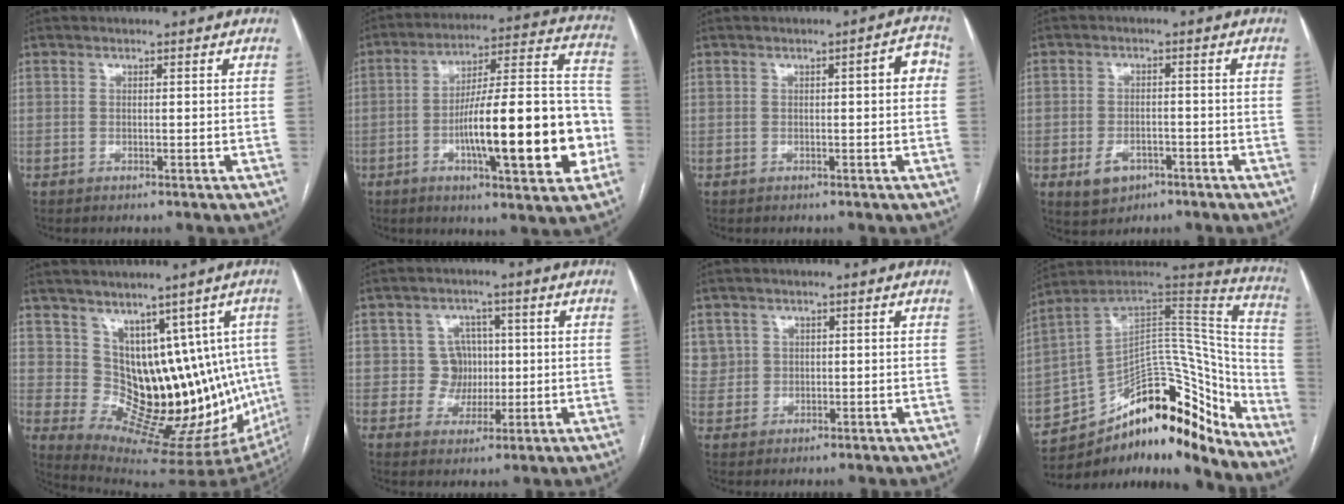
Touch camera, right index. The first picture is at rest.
{"total": 22.5, "force": [-5.5, 4.0, 21.5], "torque": [-0.281, 0.027, -0.076]}
{"total": 3.6, "force": [0.5, 0.8, 3.5], "torque": [-0.038, 0.016, 0.003]}
{"total": 4.5, "force": [-2.2, 3.3, 2.3], "torque": [-0.040, 0.002, -0.025]}
{"total": 14.3, "force": [3.9, 8.5, 10.8], "torque": [-0.130, 0.022, 0.089]}
{"total": 5.0, "force": [0.5, 4.9, 0.8], "torque": [-0.002, 0.017, 0.012]}
{"total": 3.5, "force": [1.6, 3.2, -0.1], "torque": [0.018, 0.010, 0.030]}
{"total": 24.0, "force": [-17.9, 8.6, 13.5], "torque": [-0.151, 0.071, -0.269]}